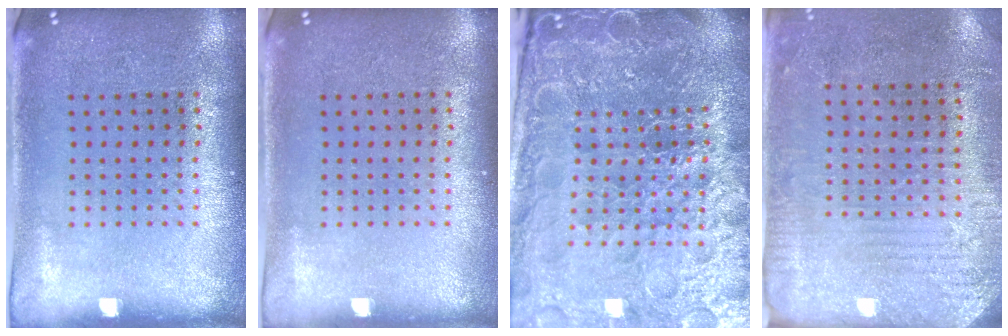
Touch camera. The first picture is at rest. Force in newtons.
{"total": 0.0}
{"total": 6.6, "press": 5.8, "slide": 3.1}
{"total": 2.8, "press": 2.6, "slide": 1.2}